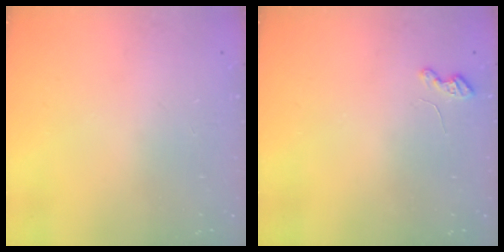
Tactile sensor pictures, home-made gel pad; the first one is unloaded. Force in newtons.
{"total": 4.2, "press": 4.1, "slide": 0.7}